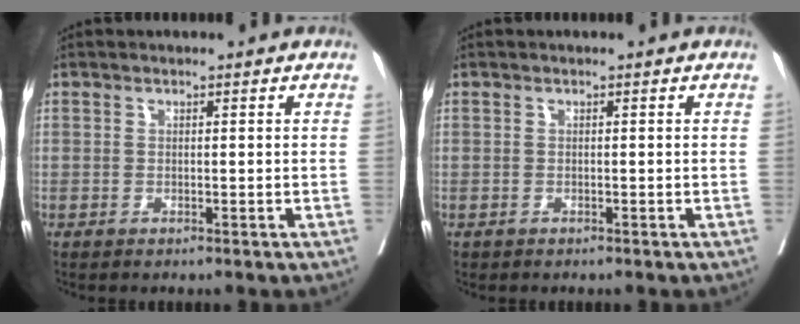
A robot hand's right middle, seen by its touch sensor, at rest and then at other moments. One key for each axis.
{"total": 0.0}